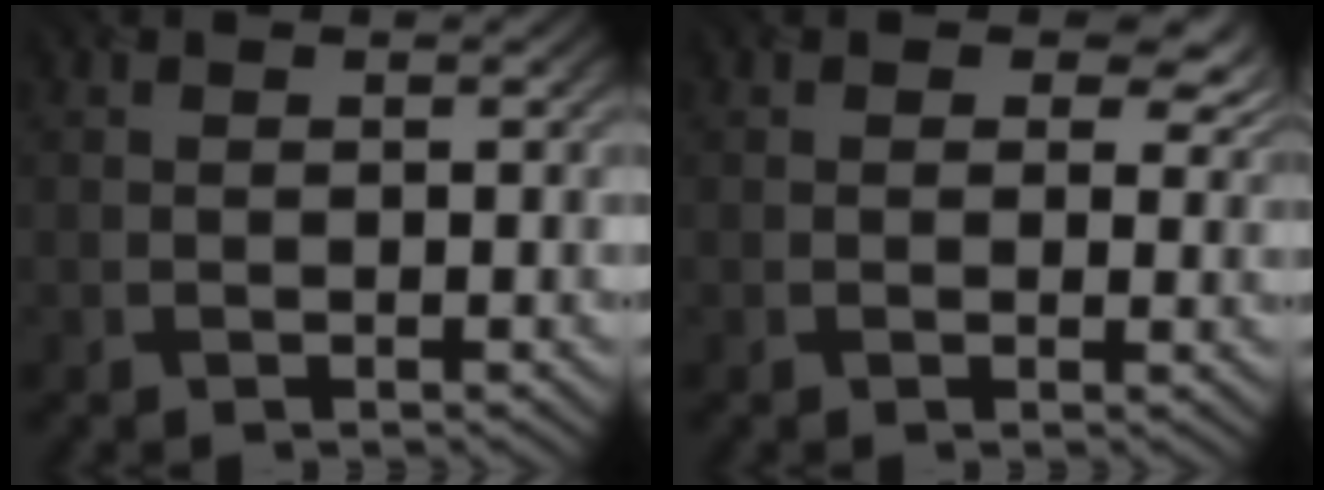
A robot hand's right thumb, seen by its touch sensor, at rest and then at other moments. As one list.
[{"total": 3.9, "force": [1.6, 2.6, 2.4], "torque": [-0.029, -0.010, 0.020]}]